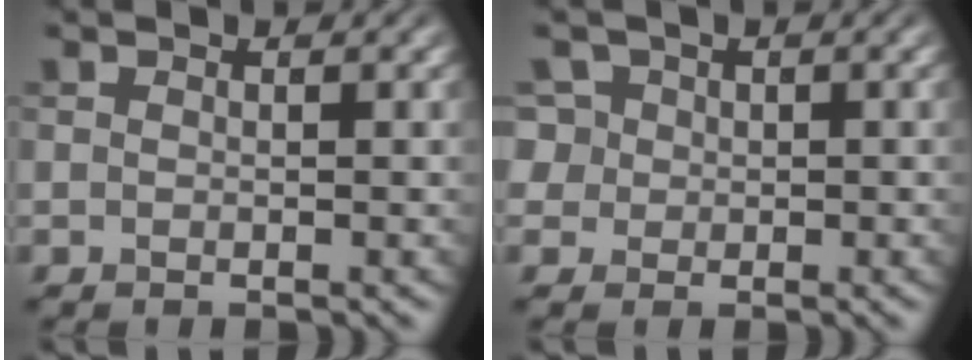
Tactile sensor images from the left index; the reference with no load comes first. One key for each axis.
{"total": 4.1, "fx": 1.5, "fy": 3.5, "fz": 1.5, "tx": -0.046, "ty": 0.019, "tz": 0.018}